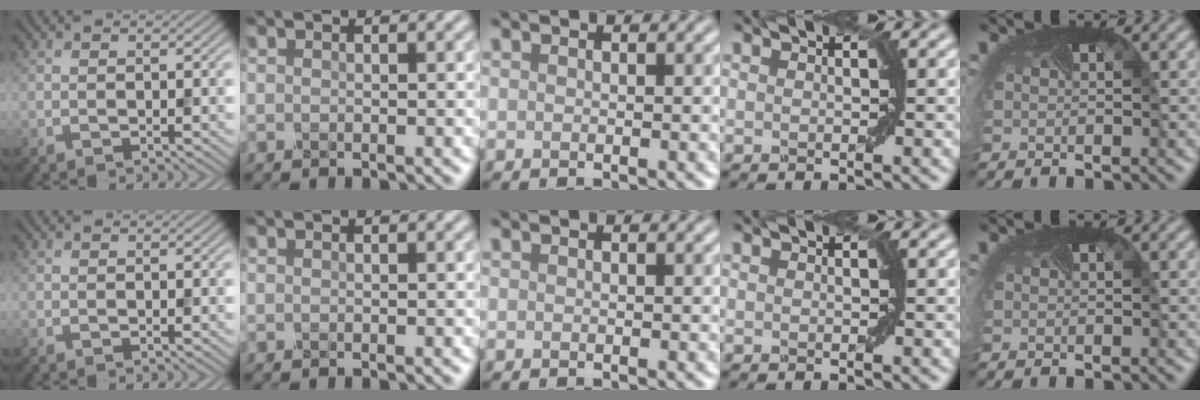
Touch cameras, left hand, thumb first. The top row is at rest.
{}